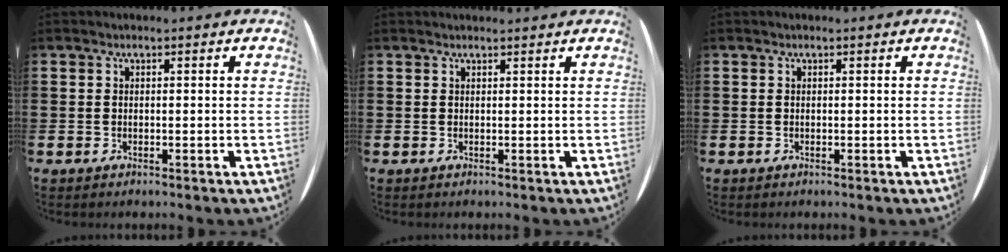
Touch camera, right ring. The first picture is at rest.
{"total": 0.5, "force": [0.5, -0.1, 0.0], "torque": [0.000, 0.001, 0.010]}
{"total": 0.0}